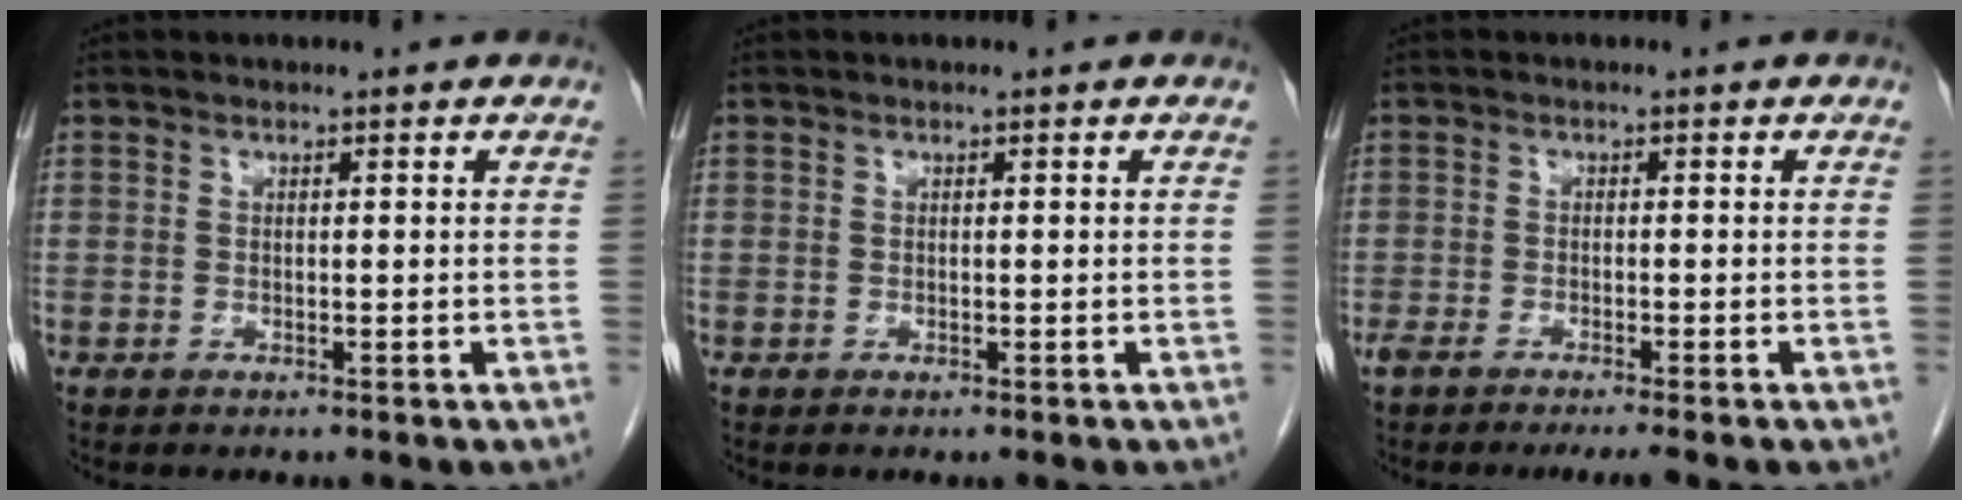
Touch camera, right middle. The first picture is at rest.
{"total": 0.0}
{"total": 4.3, "force": [-3.3, 0.3, 2.8], "torque": [-0.043, -0.007, -0.055]}